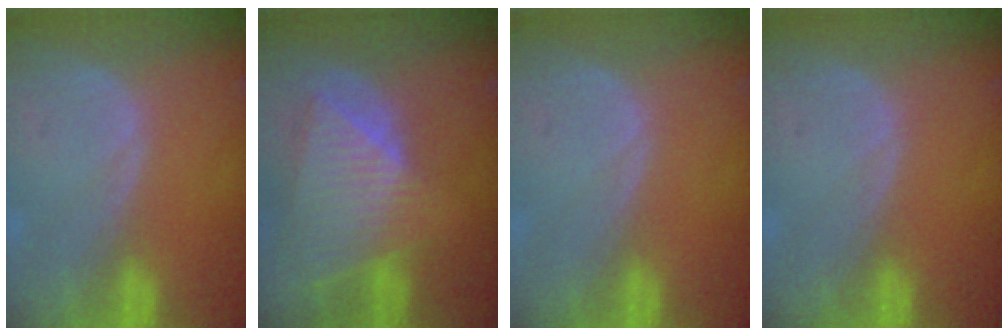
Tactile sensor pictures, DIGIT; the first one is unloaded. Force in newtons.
{"total": 8.9, "press": 7.8, "slide": 4.2}
{"total": 0.0}
{"total": 0.0}